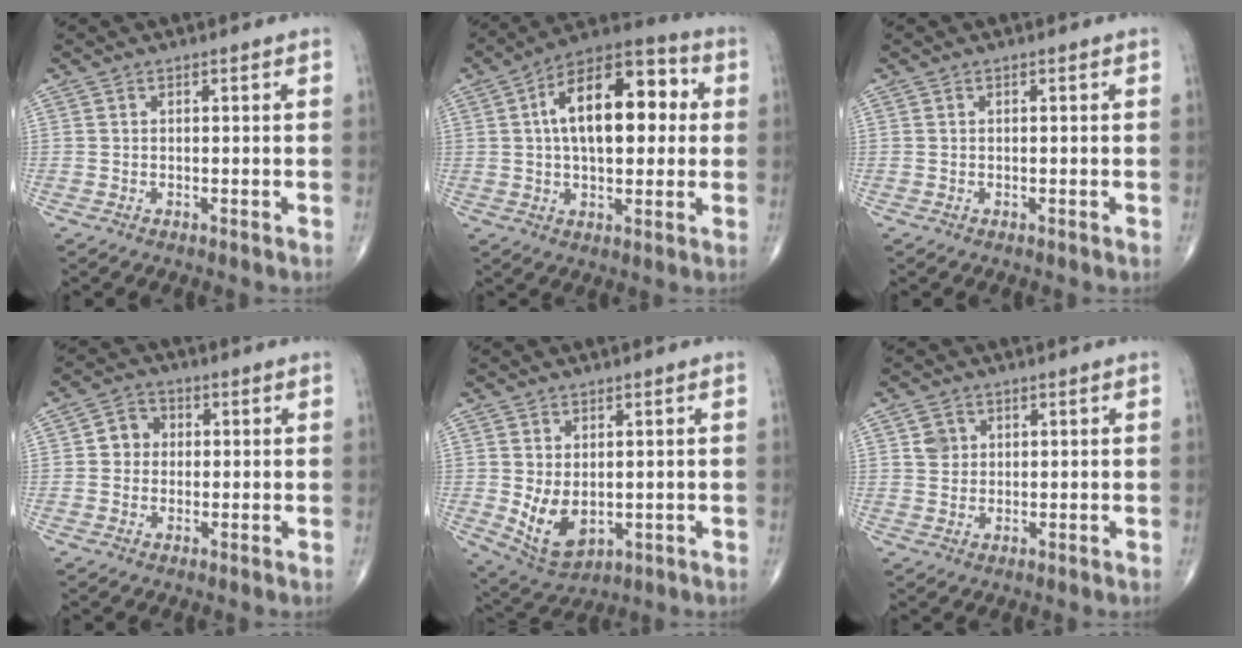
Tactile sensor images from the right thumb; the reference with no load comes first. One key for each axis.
{"total": 18.4, "fx": 3.0, "fy": 9.5, "fz": 15.5, "tx": -0.218, "ty": 0.030, "tz": 0.039}
{"total": 0.0}
{"total": 4.4, "fx": 0.3, "fy": 3.9, "fz": 1.8, "tx": -0.009, "ty": 0.009, "tz": -0.003}
{"total": 7.5, "fx": -0.3, "fy": 4.7, "fz": 5.9, "tx": -0.095, "ty": -0.013, "tz": 0.016}
{"total": 2.9, "fx": 1.1, "fy": 2.5, "fz": 1.0, "tx": -0.005, "ty": -0.005, "tz": 0.021}